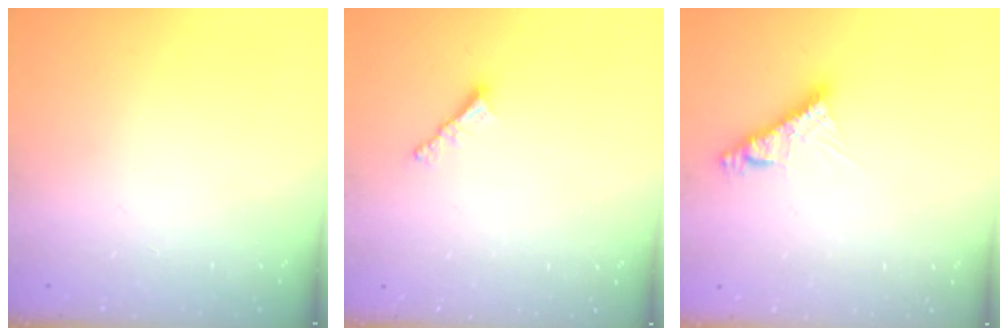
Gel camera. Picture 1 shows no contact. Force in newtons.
{"total": 2.9, "press": 2.9, "slide": 0.3}
{"total": 8.5, "press": 8.5, "slide": 0.7}